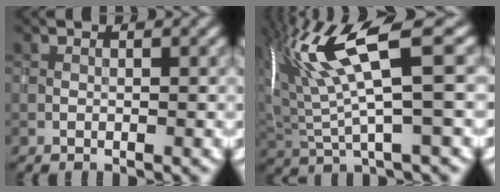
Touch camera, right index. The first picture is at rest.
{"total": 10.1, "force": [4.3, 2.2, 8.9], "torque": [-0.192, 0.011, 0.086]}